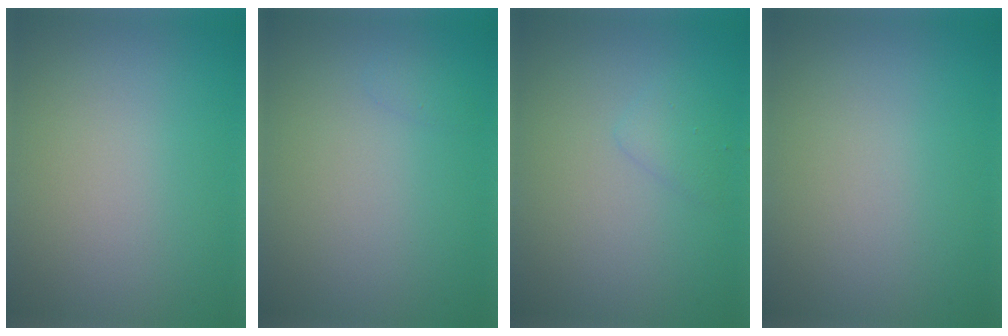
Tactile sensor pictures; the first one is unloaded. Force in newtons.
{"total": 0.6, "press": 0.6, "slide": 0.0}
{"total": 1.3, "press": 1.3, "slide": 0.1}
{"total": 0.0}